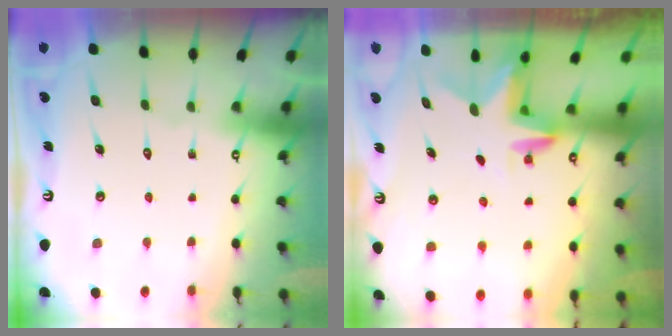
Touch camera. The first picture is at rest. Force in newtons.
{"total": 2.9, "press": 2.9, "slide": 0.3}